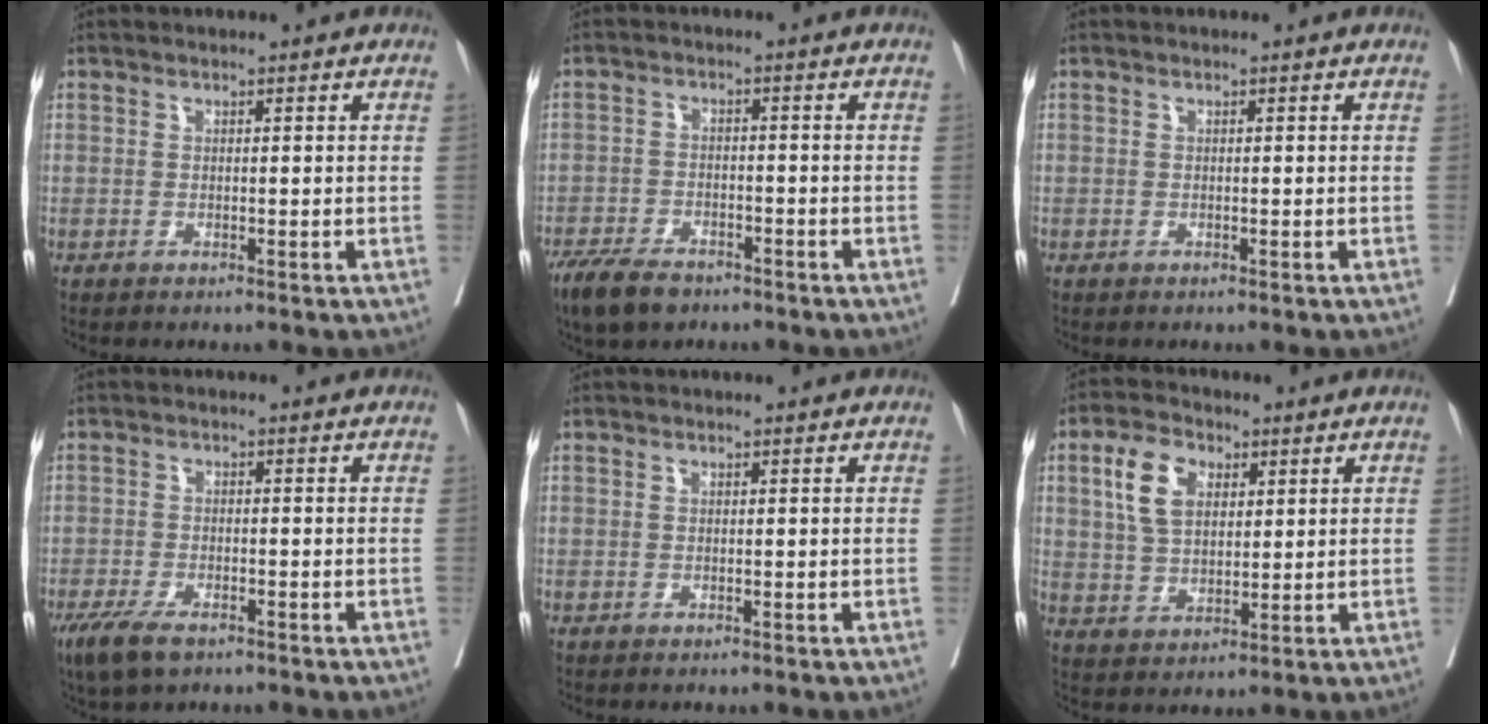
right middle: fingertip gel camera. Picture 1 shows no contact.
{"total": 7.0, "force": [-5.4, 2.9, 3.3], "torque": [-0.062, -0.007, -0.093]}
{"total": 0.0}
{"total": 5.8, "force": [-4.0, 2.1, 3.7], "torque": [-0.071, -0.010, -0.069]}
{"total": 0.0}
{"total": 8.0, "force": [2.9, 5.0, 5.6], "torque": [-0.124, 0.014, 0.058]}